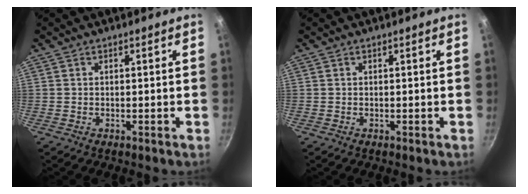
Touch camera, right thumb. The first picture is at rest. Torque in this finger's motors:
{"motor_torque": [0.00, 0.00, 0.00, 0.00, 0.01]}